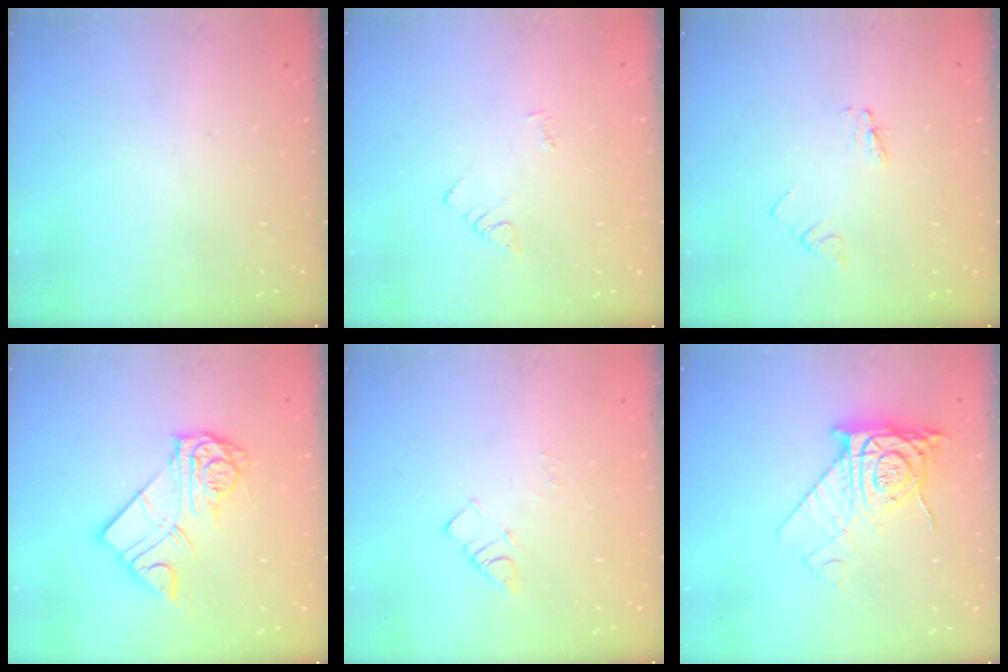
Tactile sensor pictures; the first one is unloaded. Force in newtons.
{"total": 3.0, "press": 3.0, "slide": 0.4}
{"total": 2.8, "press": 2.8, "slide": 0.3}
{"total": 11.3, "press": 11.3, "slide": 0.8}
{"total": 3.6, "press": 3.6, "slide": 0.5}
{"total": 11.1, "press": 11.1, "slide": 1.1}